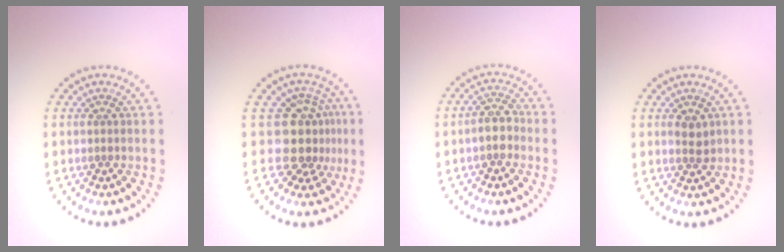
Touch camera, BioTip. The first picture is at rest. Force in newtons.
{"total": 4.1, "press": 3.1, "slide": 2.8}
{"total": 2.4, "press": 2.1, "slide": 1.2}
{"total": 1.5, "press": 1.5, "slide": 0.3}